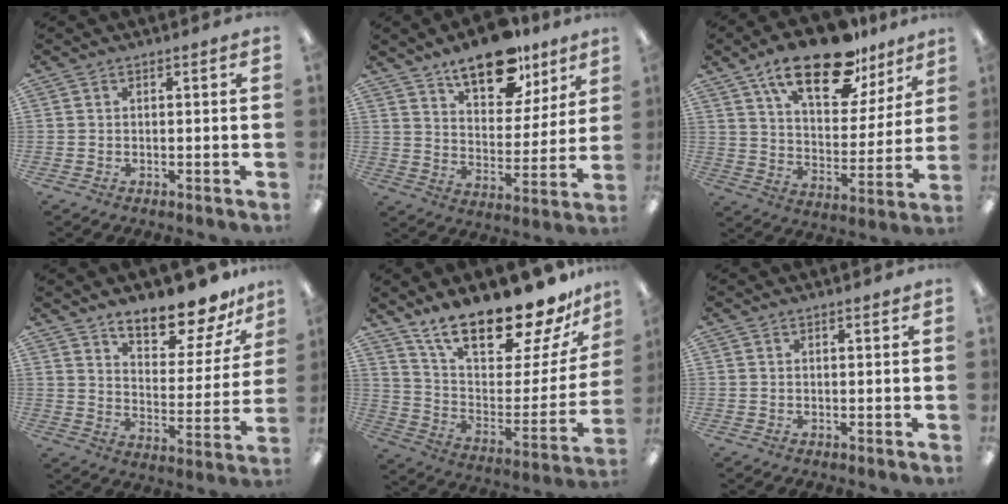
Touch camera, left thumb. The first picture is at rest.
{"total": 15.8, "force": [11.6, 7.1, 7.9], "torque": [-0.112, -0.064, 0.202]}
{"total": 20.8, "force": [14.1, 8.9, 12.4], "torque": [-0.197, -0.075, 0.238]}
{"total": 13.5, "force": [12.0, 3.7, 4.9], "torque": [-0.068, -0.093, 0.211]}
{"total": 23.4, "force": [19.3, 6.5, 11.4], "torque": [-0.177, -0.144, 0.328]}
{"total": 0.5, "force": [0.5, 0.1, 0.2], "torque": [-0.005, 0.001, 0.008]}